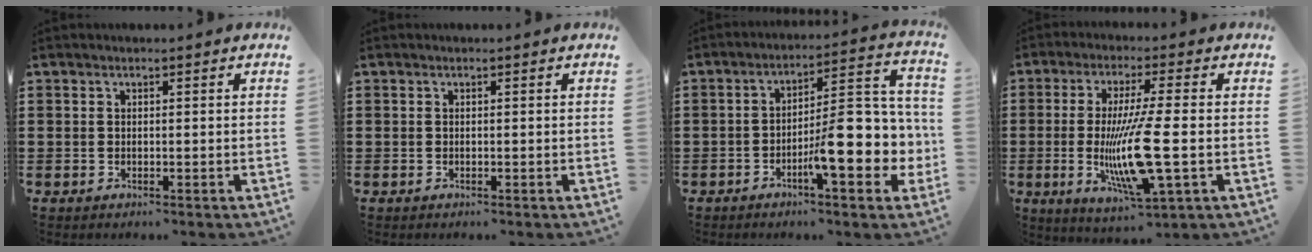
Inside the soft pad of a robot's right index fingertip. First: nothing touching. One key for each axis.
{"total": 0.0}
{"total": 12.1, "fx": -3.6, "fy": 3.8, "fz": 10.9, "tx": -0.153, "ty": -0.016, "tz": -0.065}
{"total": 11.8, "fx": -1.9, "fy": 1.3, "fz": 11.6, "tx": -0.244, "ty": -0.030, "tz": -0.043}